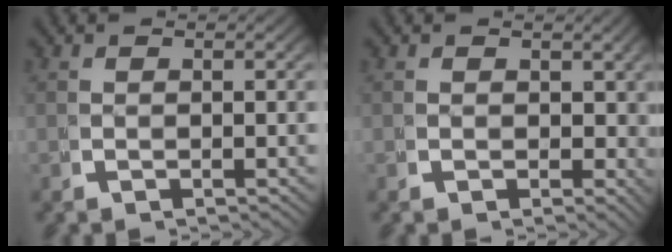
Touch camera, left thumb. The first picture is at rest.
{"total": 1.9, "force": [0.9, 1.5, 0.9], "torque": [-0.003, -0.009, 0.016]}